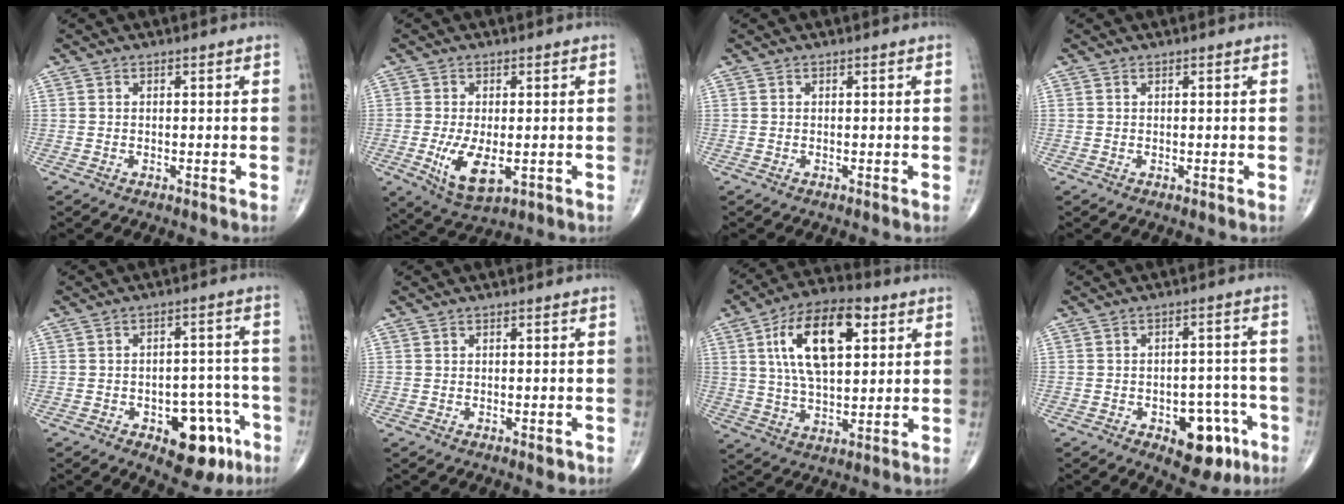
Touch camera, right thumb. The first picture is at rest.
{"total": 7.9, "force": [-1.8, 3.7, 6.7], "torque": [-0.121, -0.019, -0.021]}
{"total": 0.0}
{"total": 0.0}
{"total": 11.8, "force": [-5.6, 6.4, 8.1], "torque": [-0.062, 0.044, -0.066]}
{"total": 1.1, "force": [-0.4, 0.6, 0.8], "torque": [-0.003, -0.001, -0.005]}
{"total": 17.1, "force": [5.5, 8.0, 14.0], "torque": [-0.234, 0.000, 0.093]}
{"total": 10.8, "force": [-5.1, 6.0, 7.5], "torque": [-0.056, 0.038, -0.059]}